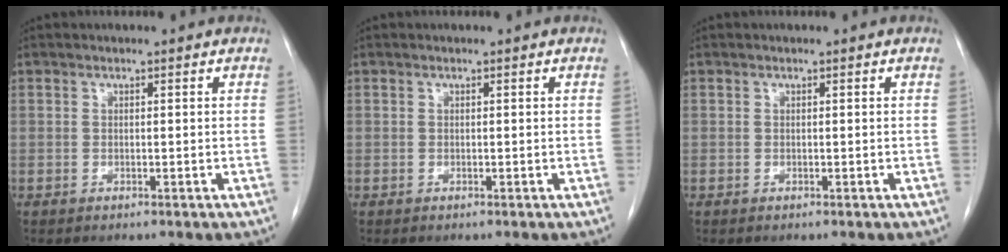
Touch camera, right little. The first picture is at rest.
{"total": 0.0}
{"total": 0.0}